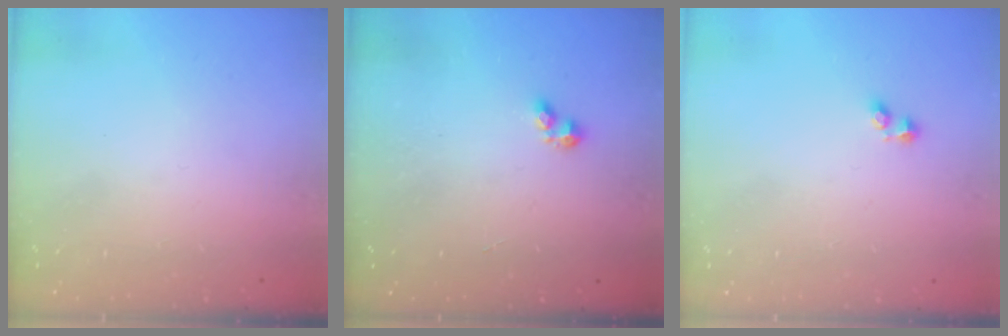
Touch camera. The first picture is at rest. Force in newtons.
{"total": 3.4, "press": 3.3, "slide": 0.5}
{"total": 1.9, "press": 1.9, "slide": 0.5}